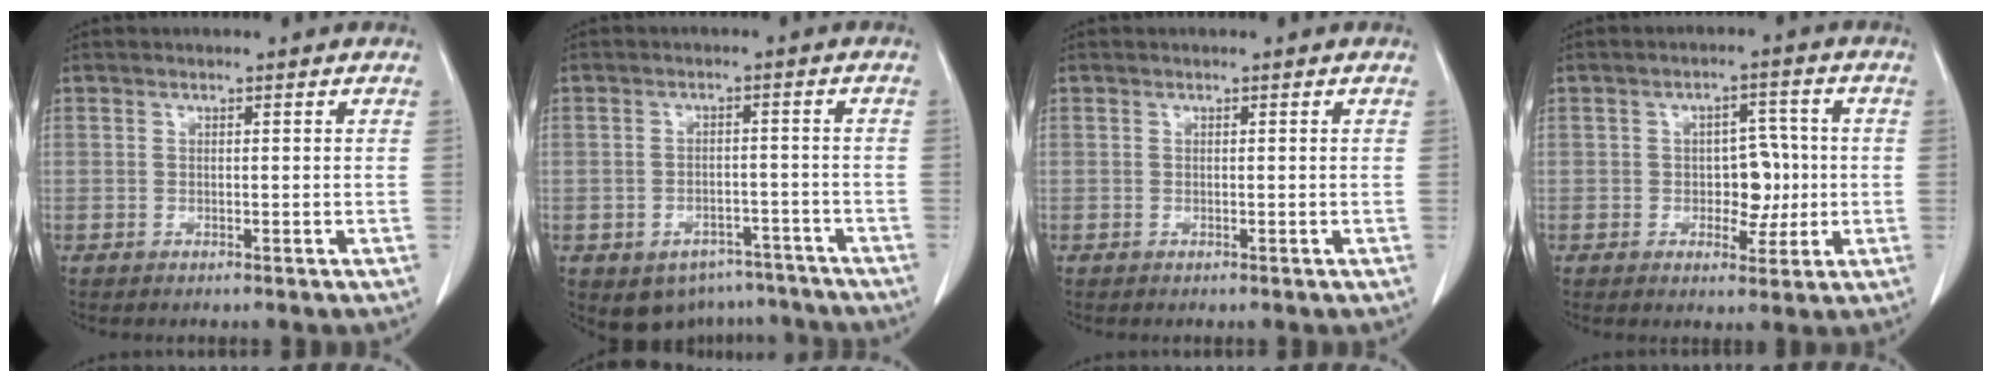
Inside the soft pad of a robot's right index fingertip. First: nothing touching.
{"total": 8.3, "force": [-6.2, 5.3, 1.8], "torque": [-0.012, 0.014, -0.080]}
{"total": 0.0}
{"total": 5.6, "force": [-0.6, 3.4, 4.3], "torque": [-0.055, 0.011, -0.003]}